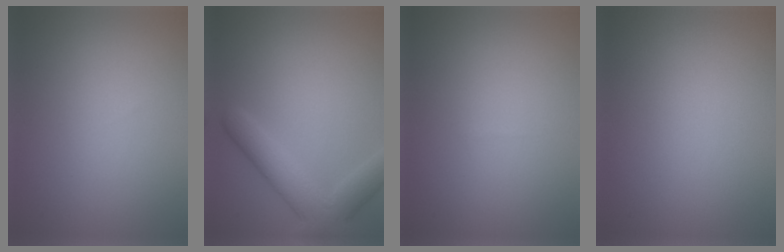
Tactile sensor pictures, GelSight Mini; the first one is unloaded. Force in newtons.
{"total": 5.1, "press": 5.1, "slide": 0.2}
{"total": 0.0}
{"total": 0.0}